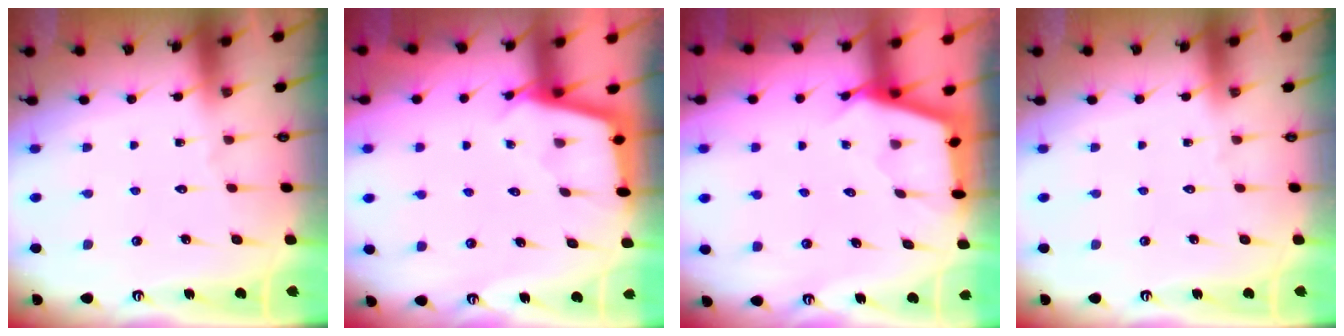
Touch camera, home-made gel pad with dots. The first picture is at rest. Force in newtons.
{"total": 2.9, "press": 2.9, "slide": 0.3}
{"total": 2.6, "press": 2.6, "slide": 0.2}
{"total": 0.0}